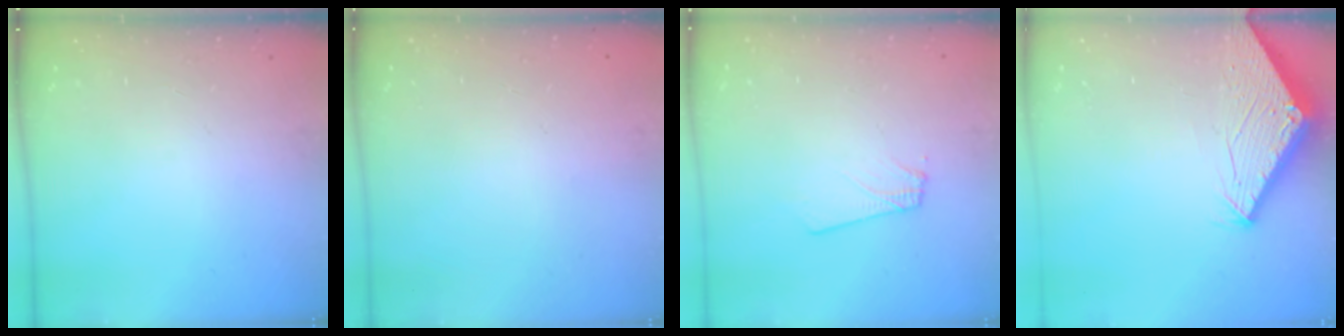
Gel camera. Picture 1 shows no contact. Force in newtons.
{"total": 0.0}
{"total": 2.3, "press": 2.3, "slide": 0.3}
{"total": 2.9, "press": 2.9, "slide": 0.2}